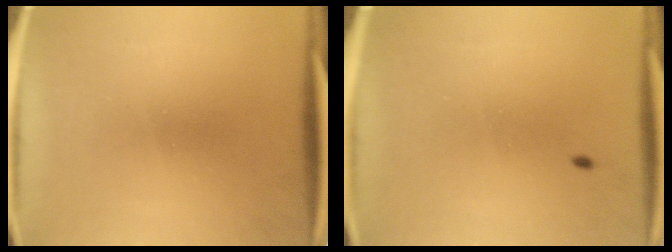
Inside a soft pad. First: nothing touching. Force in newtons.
{"total": 0.7}